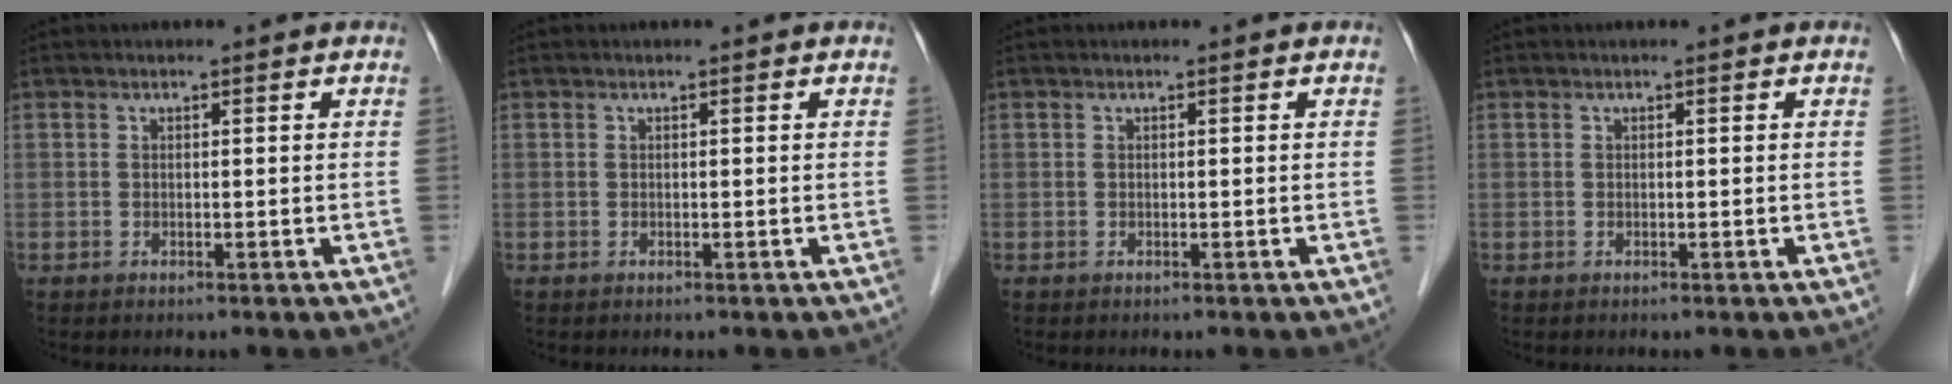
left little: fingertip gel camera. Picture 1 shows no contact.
{"total": 0.0}
{"total": 0.0}
{"total": 0.0}